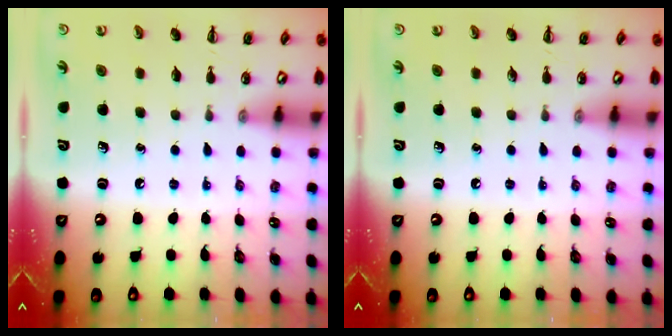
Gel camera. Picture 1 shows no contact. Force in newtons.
{"total": 0.0}